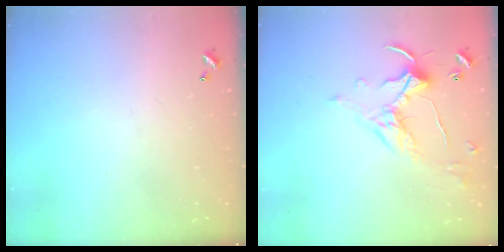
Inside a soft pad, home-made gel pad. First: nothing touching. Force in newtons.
{"total": 1.7, "press": 1.5, "slide": 0.8}